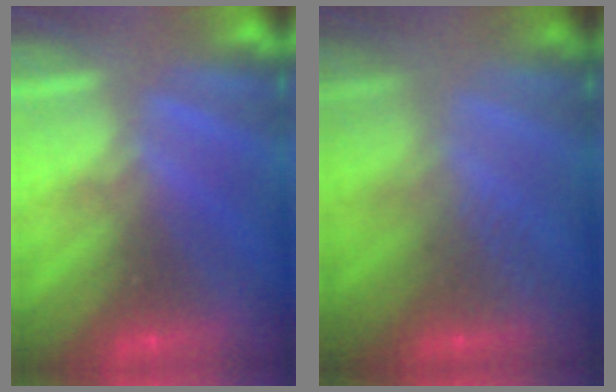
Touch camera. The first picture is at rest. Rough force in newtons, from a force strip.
{"total": 2.4}